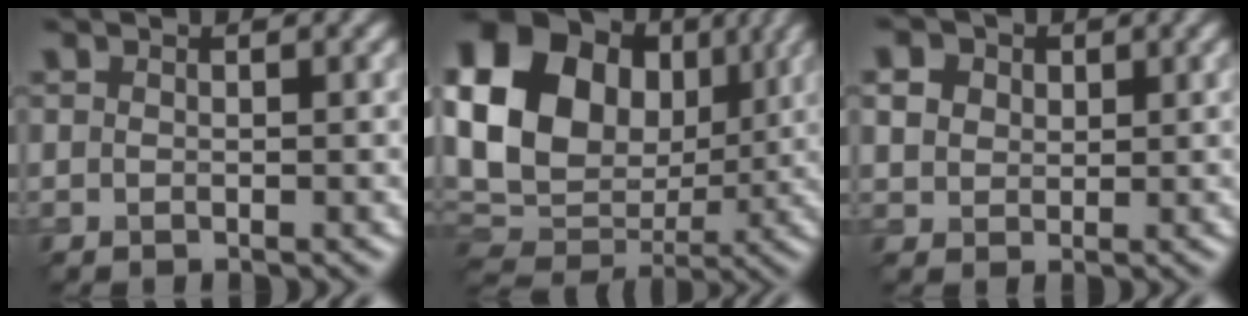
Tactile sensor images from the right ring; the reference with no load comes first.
{"total": 18.2, "force": [4.2, 14.1, 10.7], "torque": [-0.227, 0.019, 0.073]}
{"total": 5.9, "force": [2.7, 4.4, 2.9], "torque": [-0.080, 0.015, 0.033]}